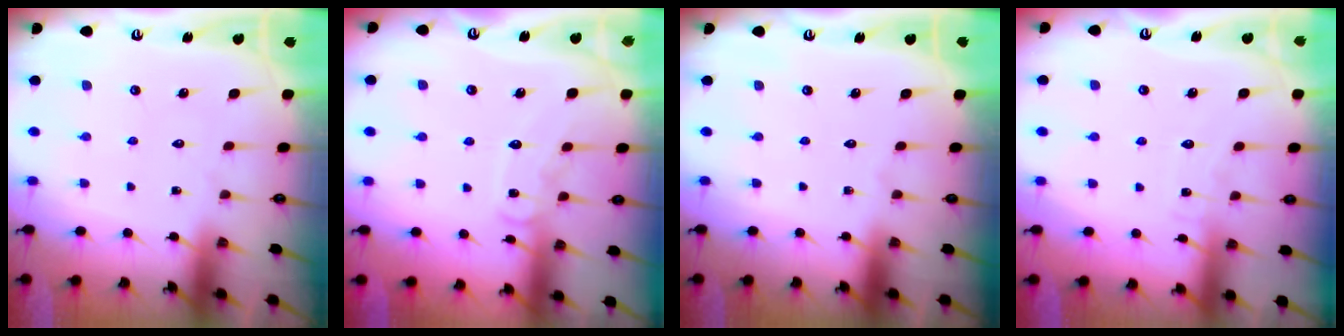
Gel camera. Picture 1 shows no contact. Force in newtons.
{"total": 8.8, "press": 8.8, "slide": 0.8}
{"total": 0.0}
{"total": 4.4, "press": 4.3, "slide": 0.4}